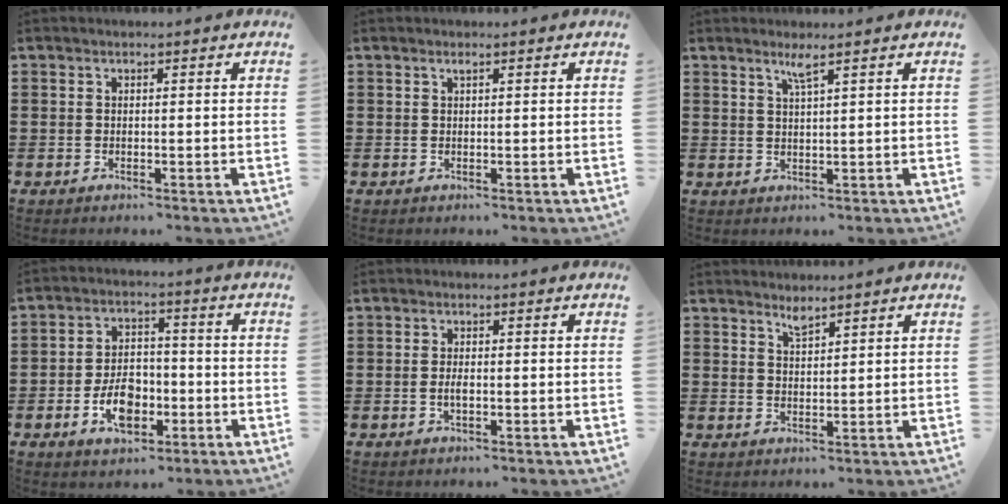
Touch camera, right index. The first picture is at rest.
{"total": 0.5, "force": [0.3, 0.0, 0.4], "torque": [-0.009, 0.000, 0.006]}
{"total": 2.2, "force": [1.5, -0.3, 1.6], "torque": [-0.033, -0.003, 0.026]}
{"total": 7.0, "force": [-2.5, 4.2, 5.0], "torque": [-0.083, 0.002, -0.047]}
{"total": 1.6, "force": [-0.3, 0.5, 1.5], "torque": [-0.028, 0.001, -0.006]}
{"total": 1.9, "force": [1.8, 0.2, 0.6], "torque": [-0.015, 0.001, 0.033]}